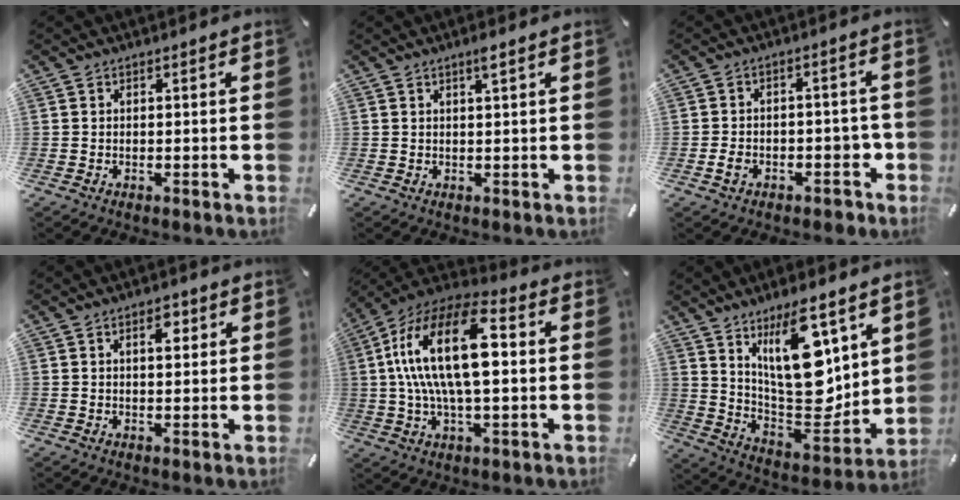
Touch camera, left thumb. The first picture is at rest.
{"total": 1.8, "force": [1.1, 0.0, 1.5], "torque": [-0.031, -0.001, 0.018]}
{"total": 6.0, "force": [-2.2, 4.2, 3.7], "torque": [-0.057, 0.010, -0.039]}
{"total": 3.8, "force": [1.3, 2.0, 2.9], "torque": [-0.030, -0.005, 0.014]}
{"total": 20.1, "force": [2.8, 8.8, 17.8], "torque": [-0.375, -0.001, 0.039]}
{"total": 20.2, "force": [9.2, 9.0, 15.5], "torque": [-0.274, -0.077, 0.154]}